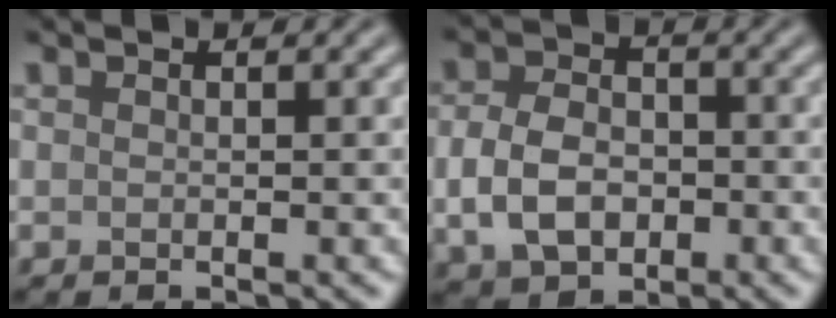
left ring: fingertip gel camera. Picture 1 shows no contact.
{"total": 5.5, "force": [-1.1, 3.9, 3.6], "torque": [-0.079, -0.004, -0.024]}